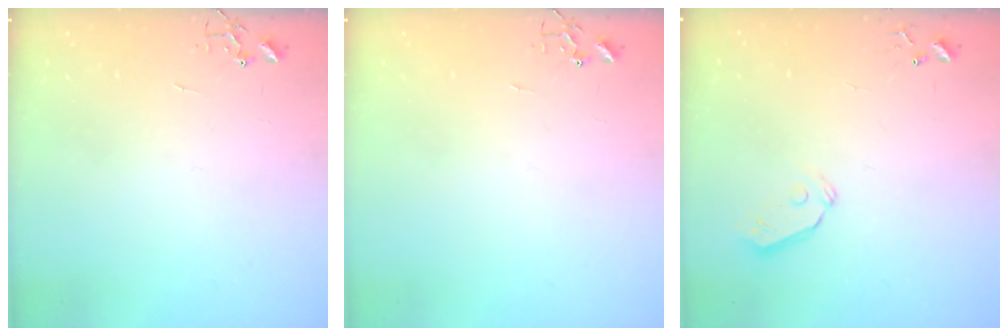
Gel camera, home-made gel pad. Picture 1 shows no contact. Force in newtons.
{"total": 0.0}
{"total": 5.8, "press": 5.8, "slide": 0.5}